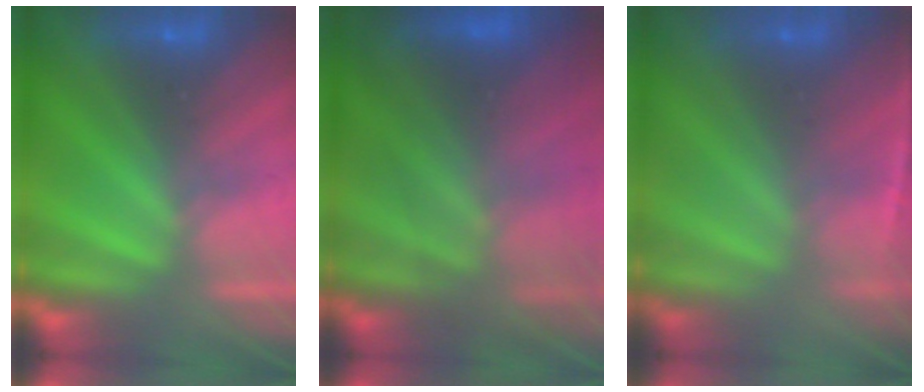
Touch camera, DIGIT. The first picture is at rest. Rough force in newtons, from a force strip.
{"total": 9.3}
{"total": 1.6}